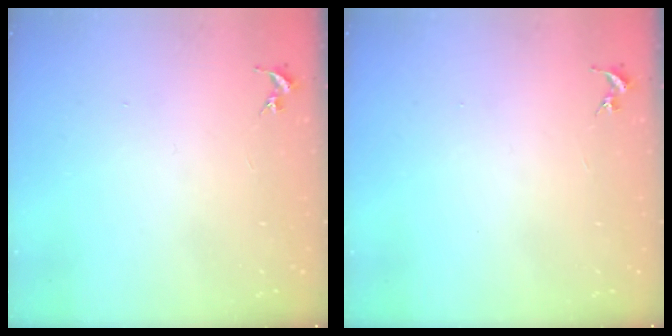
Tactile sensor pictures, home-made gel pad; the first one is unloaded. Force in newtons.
{"total": 0.0}